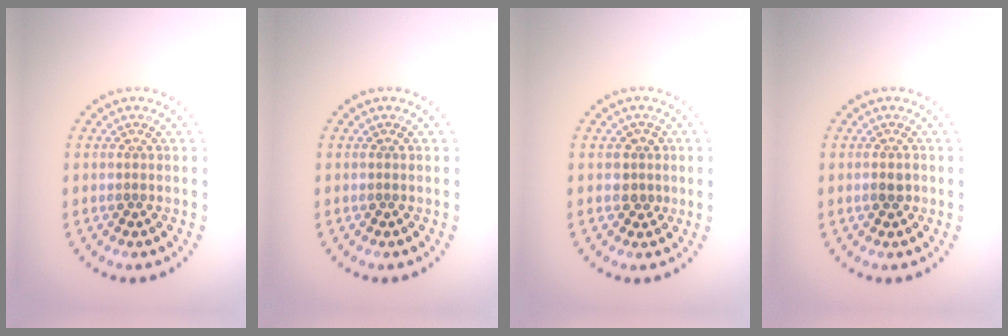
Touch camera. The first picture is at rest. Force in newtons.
{"total": 0.0}
{"total": 1.5, "press": 1.3, "slide": 0.7}
{"total": 1.2, "press": 1.1, "slide": 0.3}